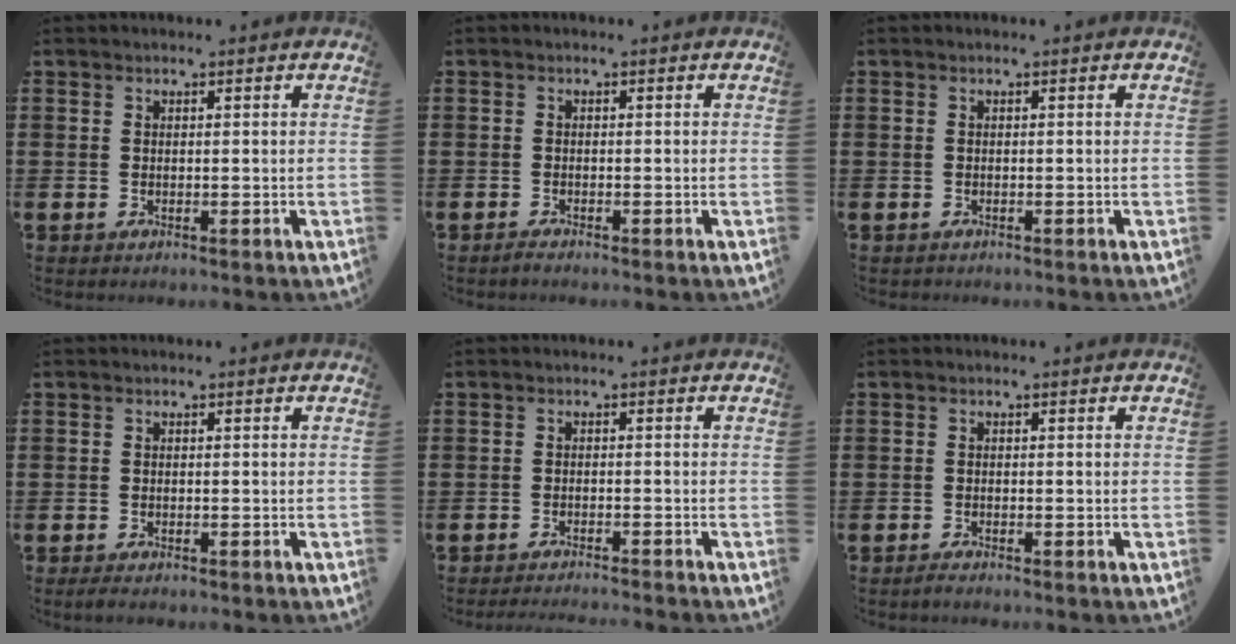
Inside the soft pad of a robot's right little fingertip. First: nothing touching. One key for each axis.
{"total": 0.6, "fx": -0.5, "fy": 0.1, "fz": 0.3, "tx": -0.008, "ty": -0.002, "tz": -0.011}
{"total": 0.0}
{"total": 0.8, "fx": -0.6, "fy": 0.3, "fz": 0.5, "tx": -0.011, "ty": -0.002, "tz": -0.012}
{"total": 1.3, "fx": -1.3, "fy": -0.3, "fz": 0.2, "tx": -0.002, "ty": 0.001, "tz": -0.026}
{"total": 0.7, "fx": -0.6, "fy": 0.1, "fz": 0.4, "tx": -0.009, "ty": -0.003, "tz": -0.011}